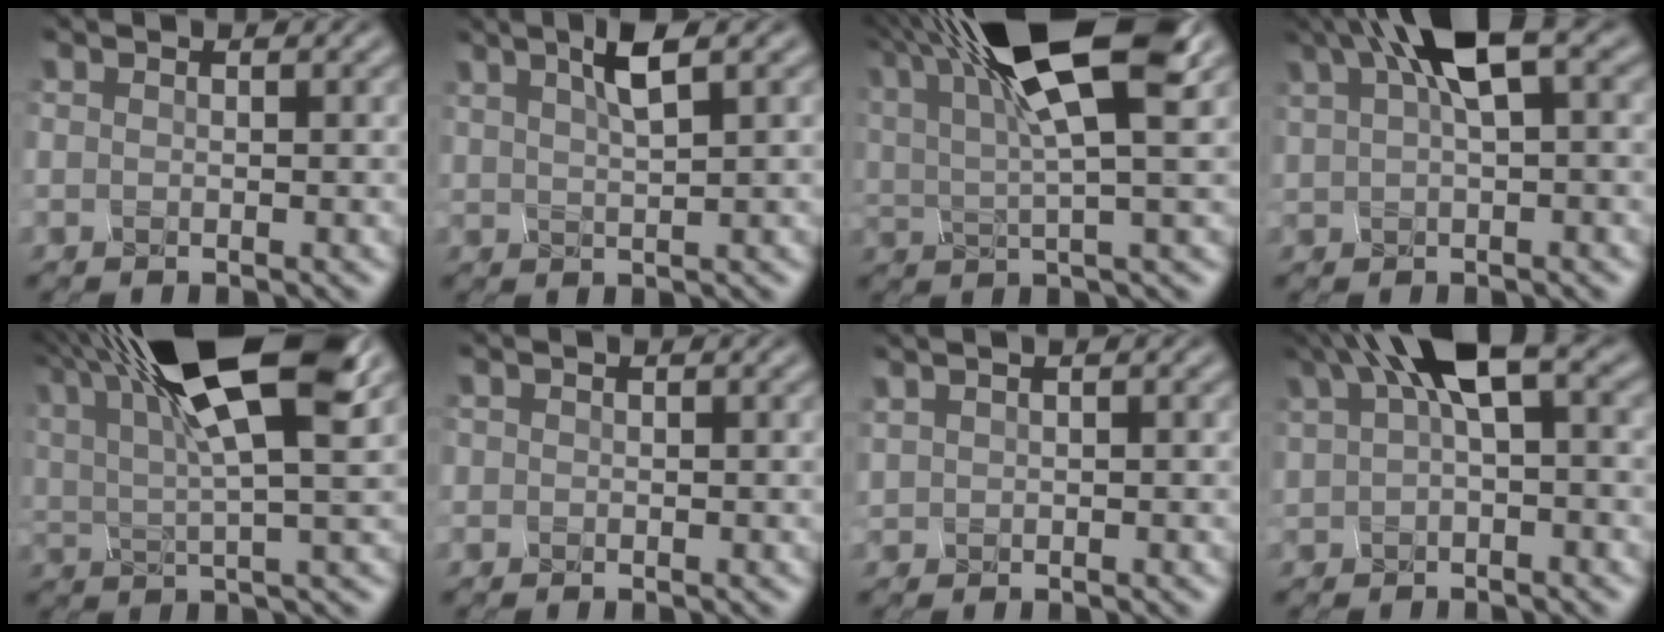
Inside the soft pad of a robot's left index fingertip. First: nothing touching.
{"total": 1.9, "force": [1.4, -0.3, 1.2], "torque": [-0.028, 0.005, 0.047]}
{"total": 10.4, "force": [5.4, 1.9, 8.8], "torque": [-0.159, 0.013, 0.107]}
{"total": 5.0, "force": [2.6, 0.7, 4.2], "torque": [-0.074, 0.015, 0.062]}
{"total": 11.7, "force": [6.2, 2.3, 9.6], "torque": [-0.170, 0.013, 0.120]}
{"total": 0.9, "force": [-0.2, -0.5, -0.7], "torque": [0.004, -0.006, 0.012]}
{"total": 1.2, "force": [1.2, 0.2, 0.2], "torque": [-0.001, 0.005, 0.018]}
{"total": 5.2, "force": [2.2, 1.1, 4.6], "torque": [-0.083, 0.020, 0.053]}